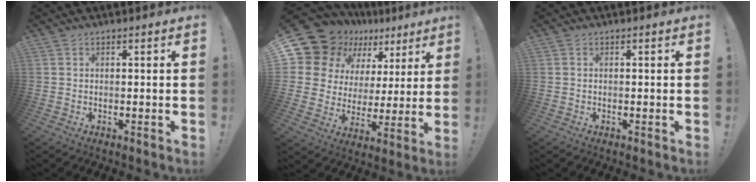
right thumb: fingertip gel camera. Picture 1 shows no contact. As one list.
[{"total": 15.4, "force": [11.5, 8.9, 5.0], "torque": [-0.094, -0.095, 0.230]}, {"total": 0.0}]